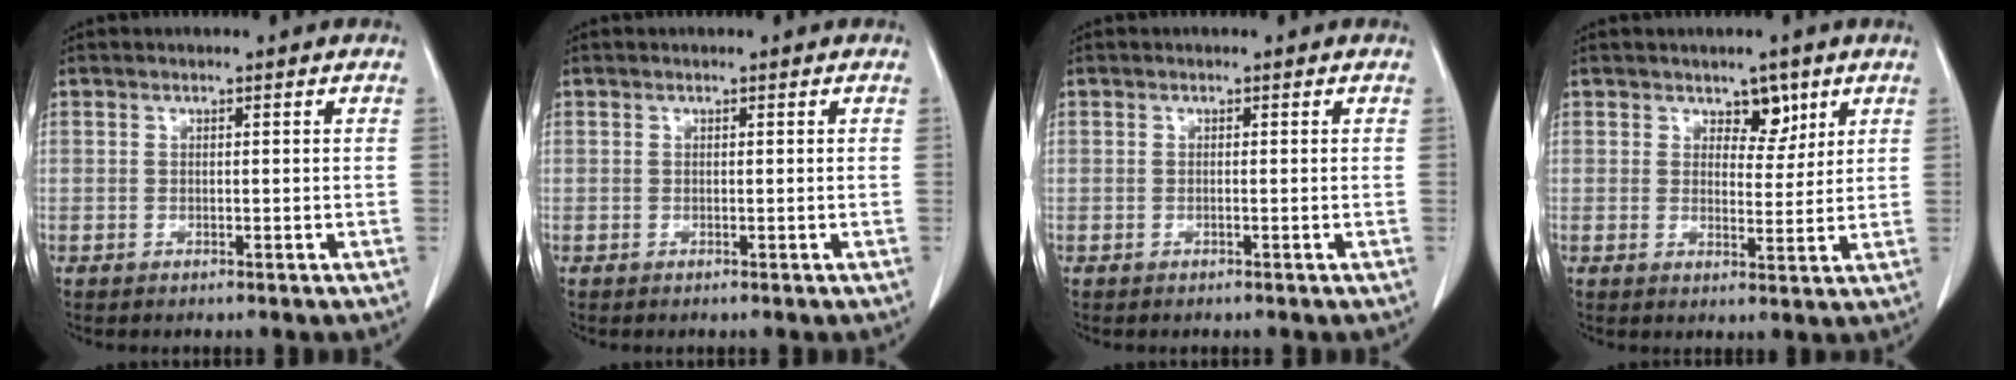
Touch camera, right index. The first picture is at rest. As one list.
[{"total": 0.0}, {"total": 0.0}, {"total": 3.9, "force": [2.5, 2.2, 2.0], "torque": [-0.018, -0.003, 0.039]}]